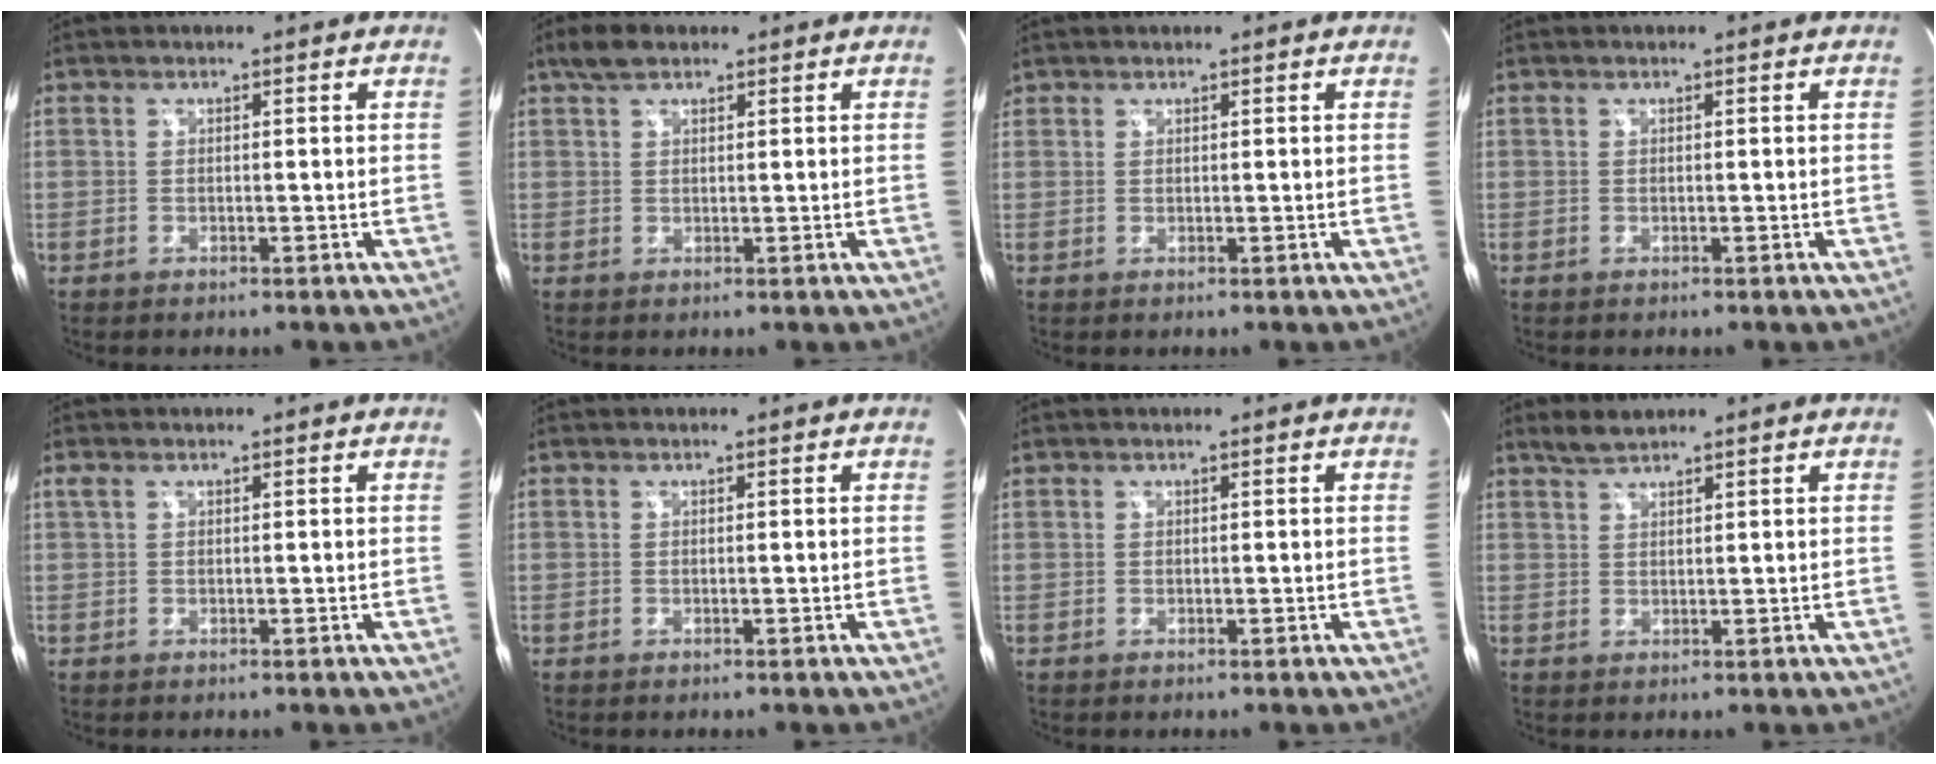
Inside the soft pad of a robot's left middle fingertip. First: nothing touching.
{"total": 3.2, "force": [2.4, 1.4, 1.7], "torque": [-0.042, 0.011, 0.046]}
{"total": 0.7, "force": [0.6, 0.2, 0.0], "torque": [-0.004, 0.010, 0.015]}
{"total": 0.0}
{"total": 0.8, "force": [0.5, 0.2, 0.5], "torque": [-0.022, 0.011, 0.011]}
{"total": 0.0}
{"total": 0.0}
{"total": 2.4, "force": [2.3, 0.2, 0.8], "torque": [-0.025, 0.005, 0.047]}